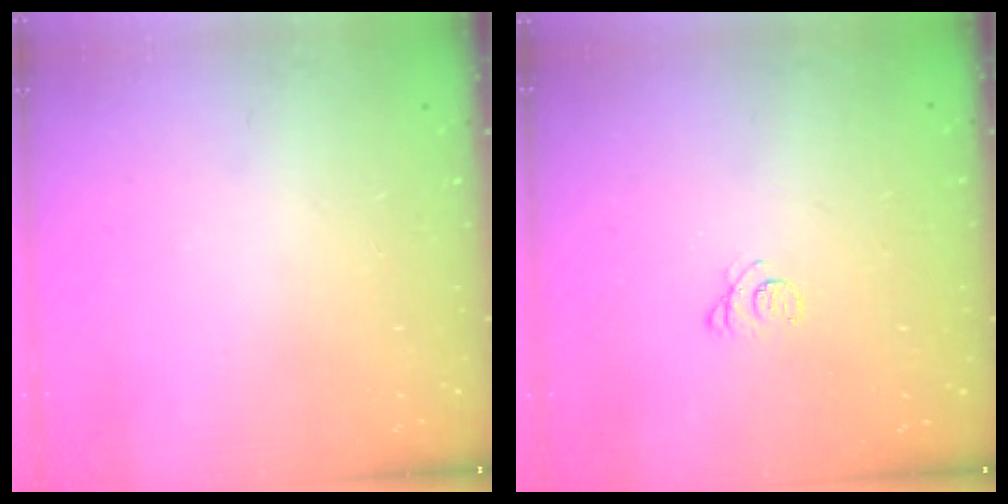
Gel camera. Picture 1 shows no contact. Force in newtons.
{"total": 2.6, "press": 2.6, "slide": 0.3}